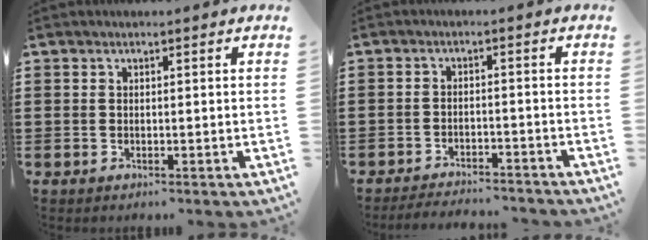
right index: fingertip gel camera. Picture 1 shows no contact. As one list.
[{"total": 3.1, "force": [-3.1, 0.2, 0.1], "torque": [-0.007, 0.000, -0.066]}]